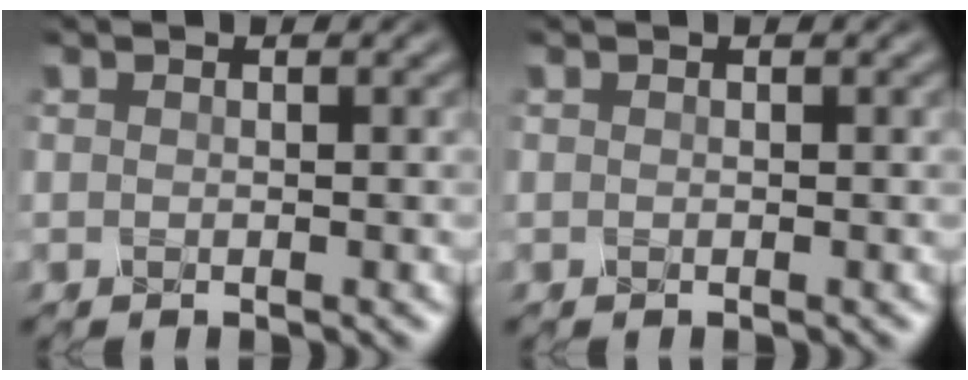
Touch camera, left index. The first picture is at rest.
{"total": 0.0}